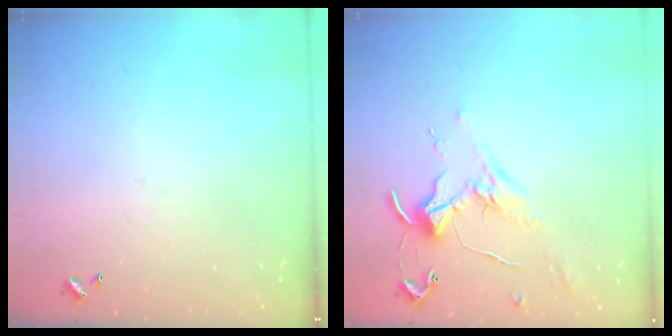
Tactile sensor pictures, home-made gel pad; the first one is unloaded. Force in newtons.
{"total": 0.7, "press": 0.3, "slide": 0.7}